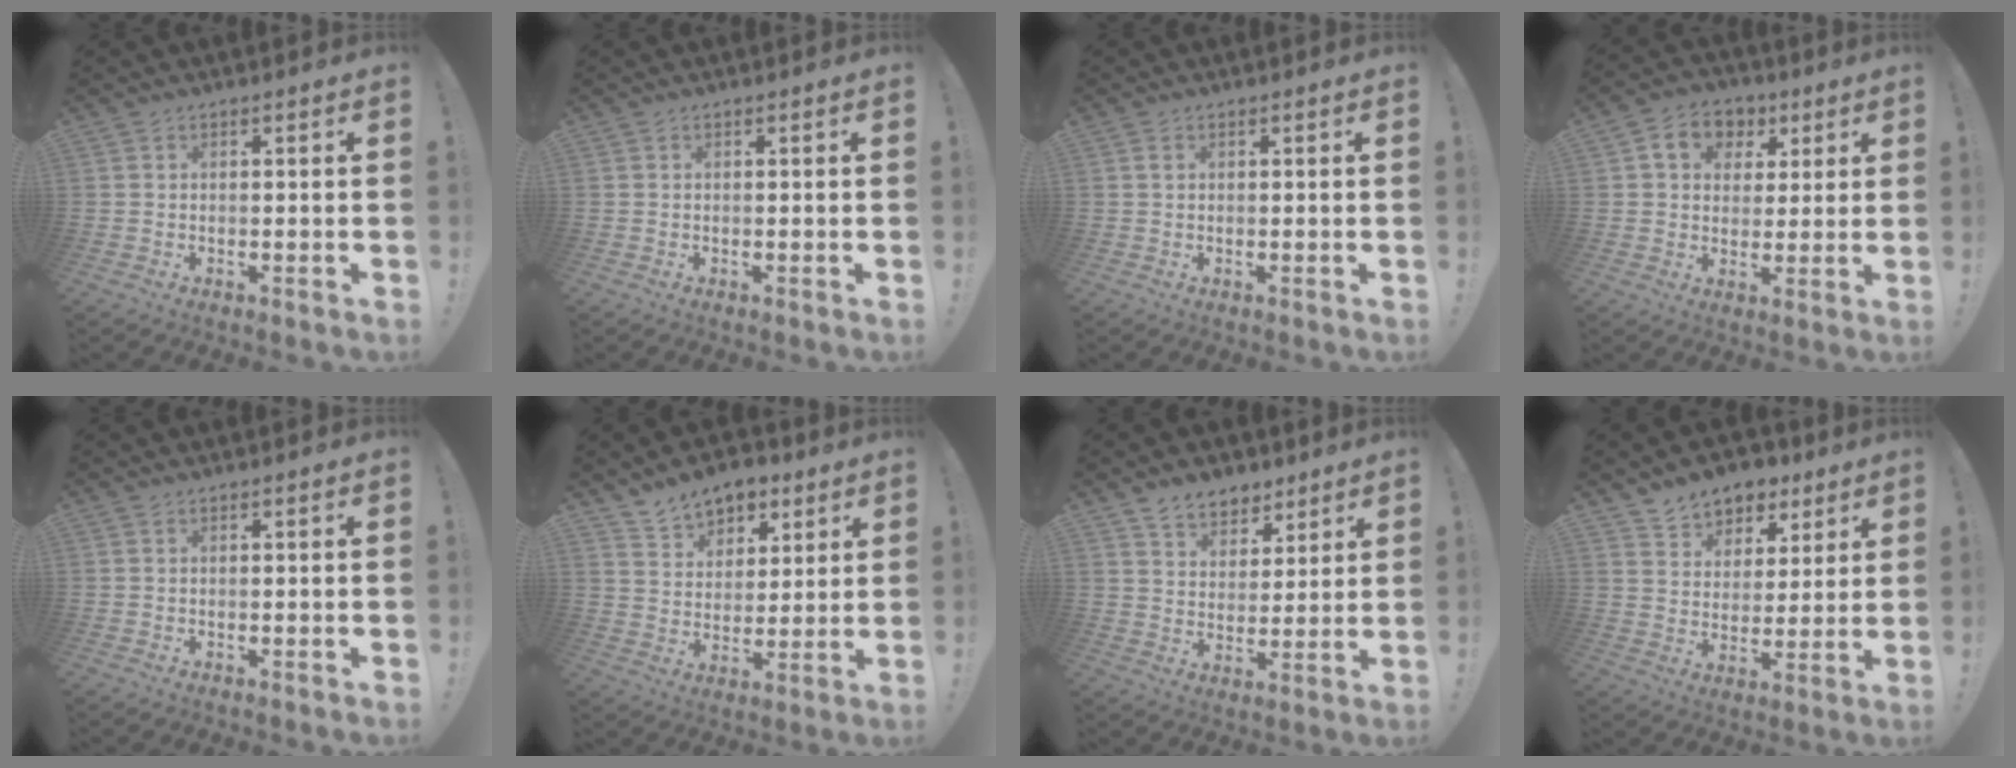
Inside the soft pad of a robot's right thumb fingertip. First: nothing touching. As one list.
[{"total": 0.0}, {"total": 0.8, "force": [0.4, 0.5, 0.4], "torque": [-0.004, -0.001, 0.007]}, {"total": 9.9, "force": [3.8, 8.1, 4.4], "torque": [-0.059, -0.008, 0.075]}, {"total": 0.0}, {"total": 10.3, "force": [7.6, 6.4, 2.7], "torque": [-0.047, -0.049, 0.147]}, {"total": 8.4, "force": [6.2, 5.4, 1.5], "torque": [-0.028, -0.044, 0.123]}, {"total": 8.6, "force": [6.2, 5.8, 1.1], "torque": [-0.017, -0.050, 0.123]}]